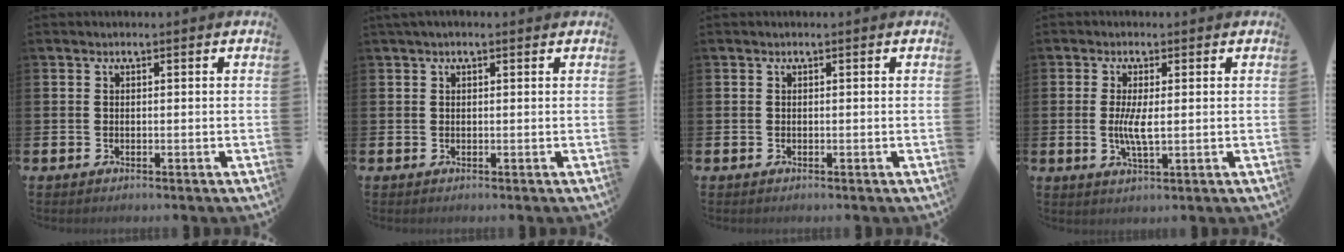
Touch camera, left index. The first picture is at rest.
{"total": 0.8, "force": [0.6, 0.2, 0.5], "torque": [-0.008, 0.003, 0.009]}
{"total": 0.0}
{"total": 3.7, "force": [0.2, 1.0, 3.6], "torque": [-0.059, -0.003, 0.001]}